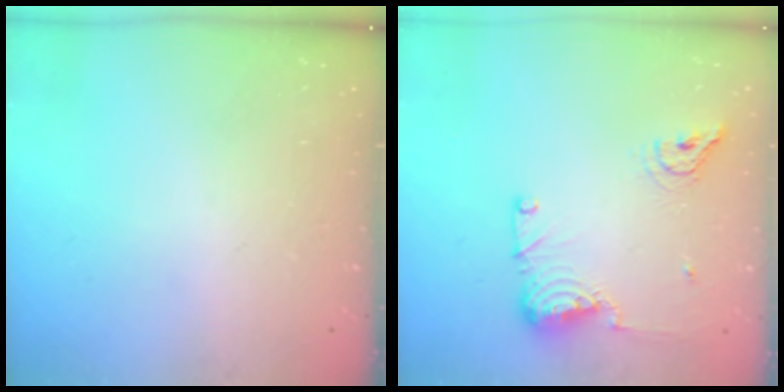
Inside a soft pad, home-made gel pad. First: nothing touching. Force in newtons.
{"total": 11.6, "press": 11.5, "slide": 1.6}